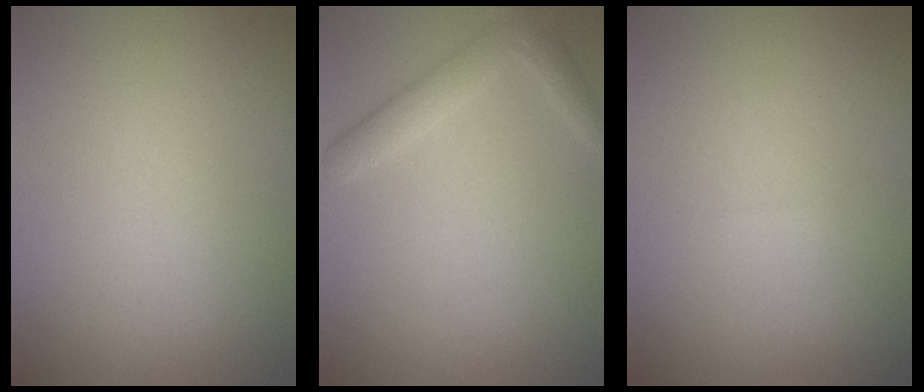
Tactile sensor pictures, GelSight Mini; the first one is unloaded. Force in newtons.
{"total": 2.3, "press": 2.3, "slide": 0.1}
{"total": 0.0}